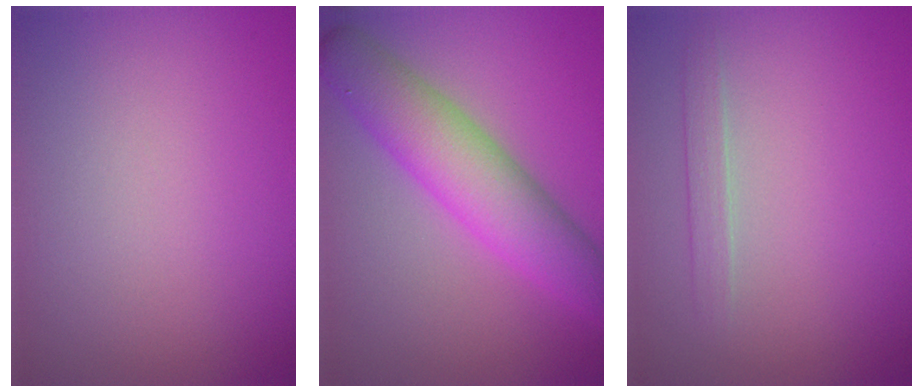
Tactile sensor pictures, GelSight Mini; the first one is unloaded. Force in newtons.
{"total": 6.9, "press": 6.9, "slide": 0.0}
{"total": 1.3, "press": 1.3, "slide": 0.1}